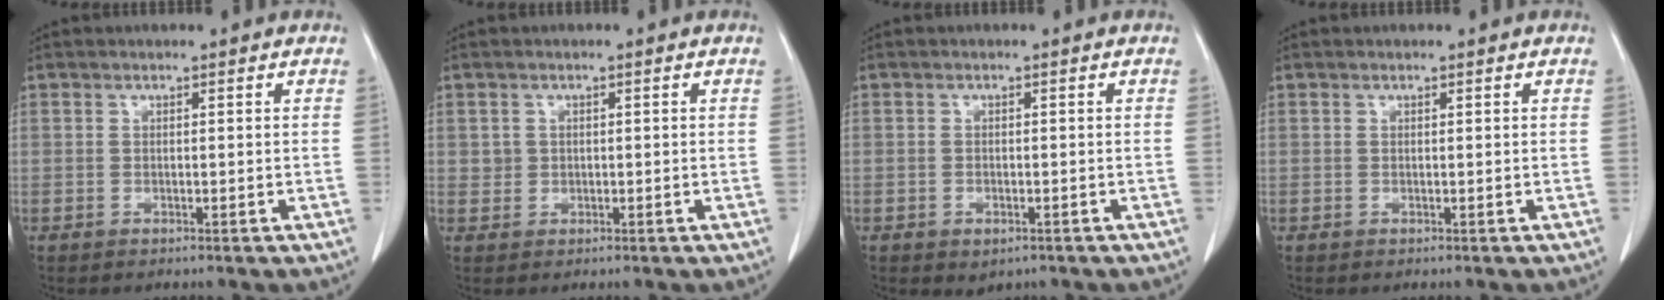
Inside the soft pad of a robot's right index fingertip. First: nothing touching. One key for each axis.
{"total": 1.4, "fx": 0.2, "fy": 1.4, "fz": 0.3, "tx": 0.000, "ty": 0.003, "tz": 0.005}
{"total": 2.1, "fx": -1.1, "fy": 1.3, "fz": 1.2, "tx": -0.015, "ty": -0.001, "tz": -0.005}
{"total": 0.0}